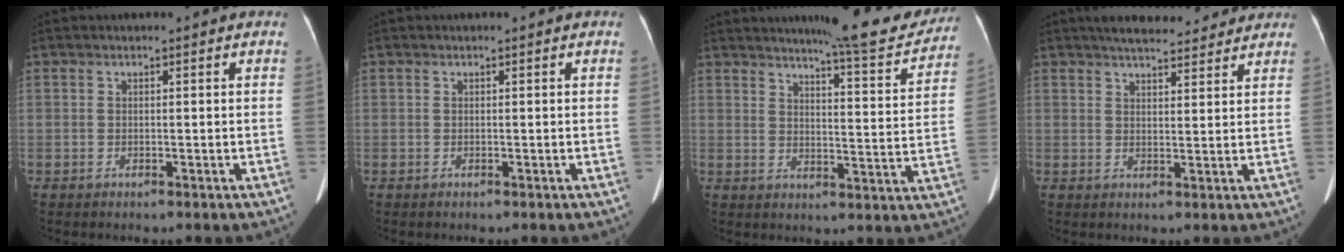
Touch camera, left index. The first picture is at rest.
{"total": 0.0}
{"total": 13.5, "force": [12.4, 0.8, 5.2], "torque": [-0.061, -0.030, 0.148]}
{"total": 10.8, "force": [9.5, 2.8, 4.2], "torque": [-0.051, 0.021, 0.123]}